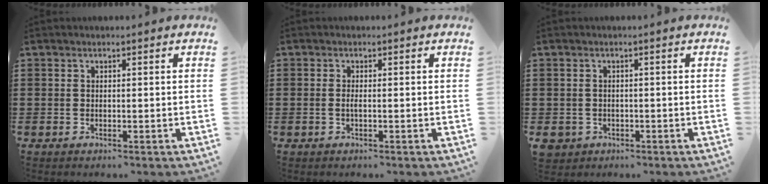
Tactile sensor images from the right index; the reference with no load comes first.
{"total": 1.1, "force": [-0.3, 0.1, 1.0], "torque": [-0.020, -0.001, -0.005]}
{"total": 1.7, "force": [-1.1, 1.3, 0.1], "torque": [-0.015, -0.003, -0.028]}